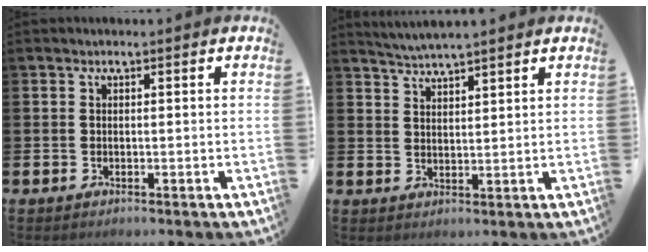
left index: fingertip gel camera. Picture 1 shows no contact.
{"total": 3.1, "force": [3.0, -0.4, 0.2], "torque": [-0.022, -0.011, 0.056]}